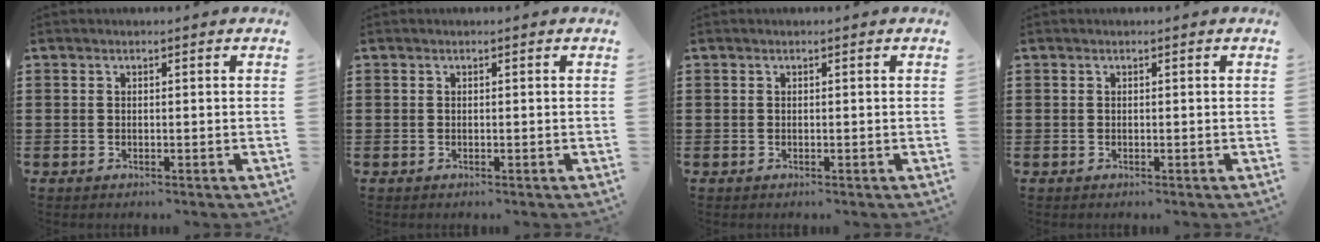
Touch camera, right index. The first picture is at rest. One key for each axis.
{"total": 0.0}
{"total": 0.0}
{"total": 0.0}